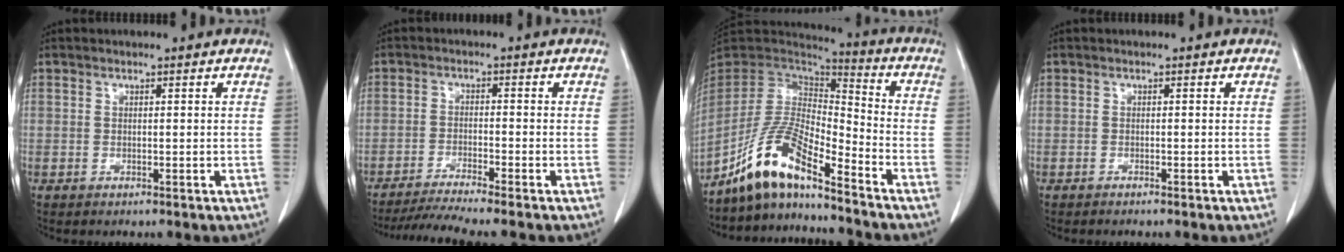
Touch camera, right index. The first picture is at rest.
{"total": 7.8, "force": [-6.8, -1.5, 3.5], "torque": [-0.051, -0.022, -0.114]}
{"total": 12.3, "force": [-9.2, 2.1, 7.8], "torque": [-0.164, 0.013, -0.174]}
{"total": 0.9, "force": [-0.8, -0.1, 0.5], "torque": [-0.008, 0.000, -0.011]}